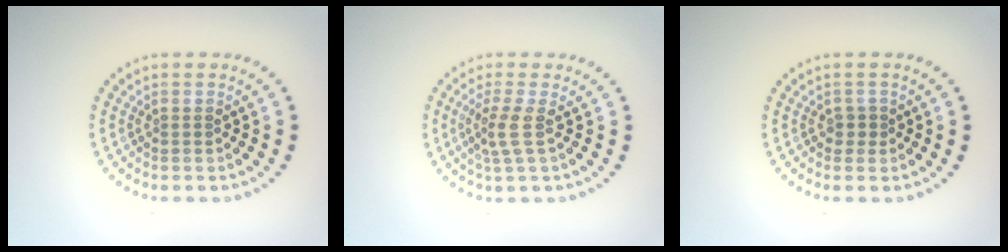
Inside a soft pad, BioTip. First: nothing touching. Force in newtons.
{"total": 2.1, "press": 1.5, "slide": 1.4}
{"total": 1.0, "press": 0.8, "slide": 0.5}